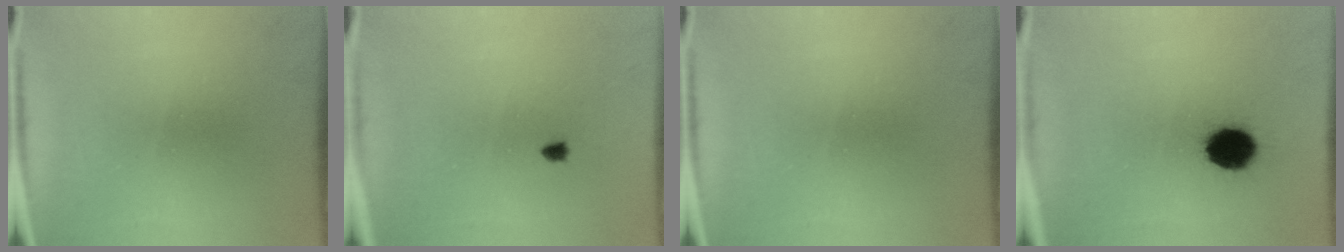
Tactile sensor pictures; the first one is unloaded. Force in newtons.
{"total": 0.6}
{"total": 0.0}
{"total": 9.5}